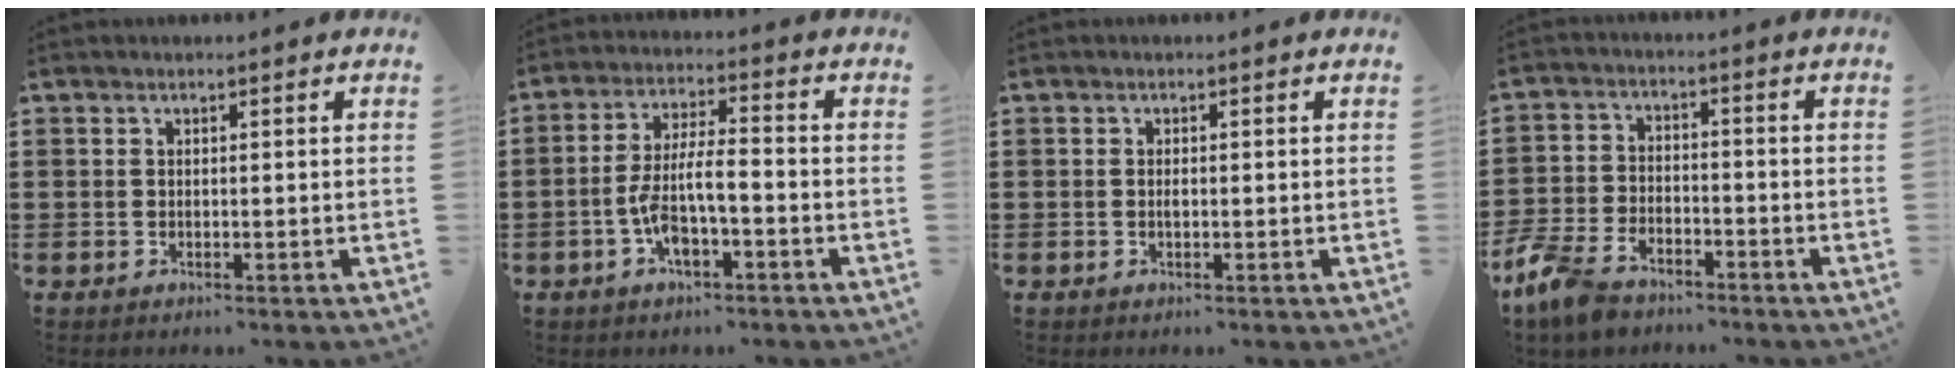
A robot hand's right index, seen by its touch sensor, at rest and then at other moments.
{"total": 7.7, "force": [-2.6, 2.5, 6.8], "torque": [-0.148, -0.003, -0.053]}
{"total": 0.7, "force": [-0.1, 0.3, 0.6], "torque": [-0.013, 0.000, -0.001]}
{"total": 5.6, "force": [-4.7, 2.1, 2.4], "torque": [-0.073, 0.000, -0.097]}